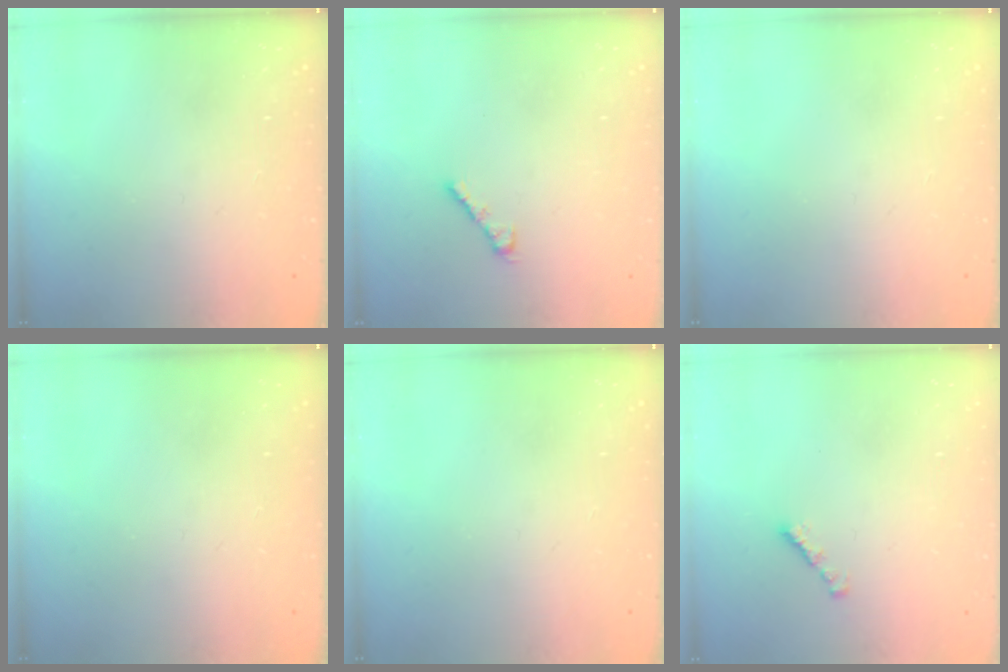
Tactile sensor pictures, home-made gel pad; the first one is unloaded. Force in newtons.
{"total": 4.1, "press": 4.1, "slide": 0.9}
{"total": 0.0}
{"total": 0.0}
{"total": 0.0}
{"total": 1.0, "press": 0.8, "slide": 0.5}